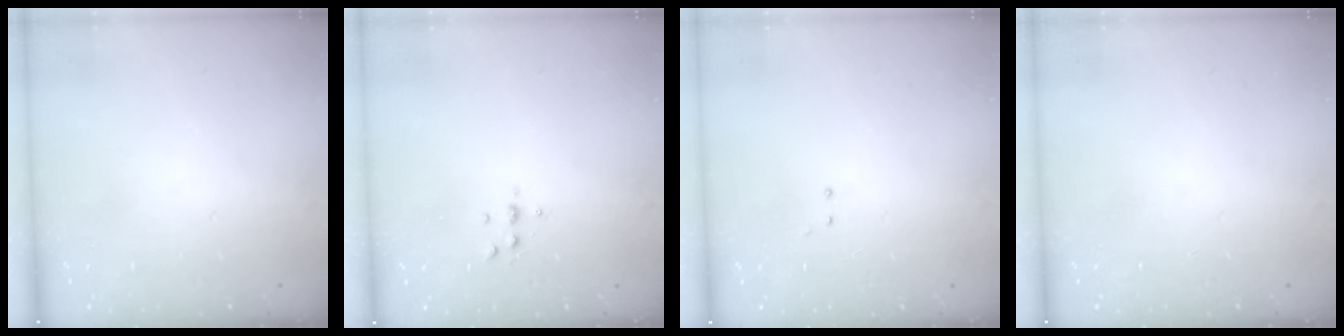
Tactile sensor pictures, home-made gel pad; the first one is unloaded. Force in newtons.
{"total": 3.9, "press": 3.9, "slide": 0.6}
{"total": 3.0, "press": 2.9, "slide": 0.7}
{"total": 0.0}